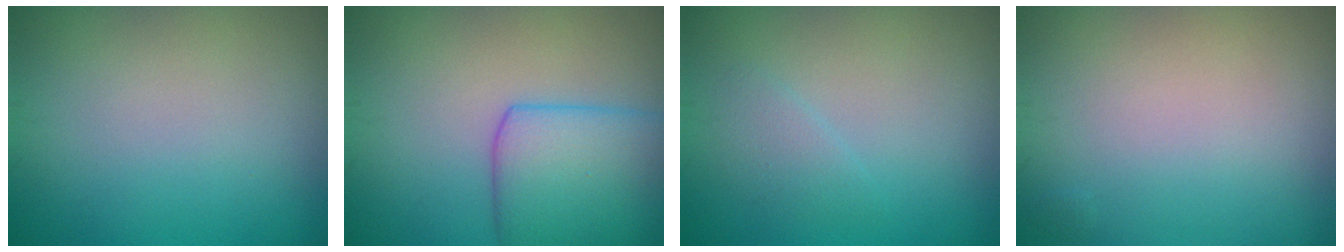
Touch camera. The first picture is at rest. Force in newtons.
{"total": 6.6, "press": 6.6, "slide": 0.4}
{"total": 1.3, "press": 1.3, "slide": 0.1}
{"total": 0.0}